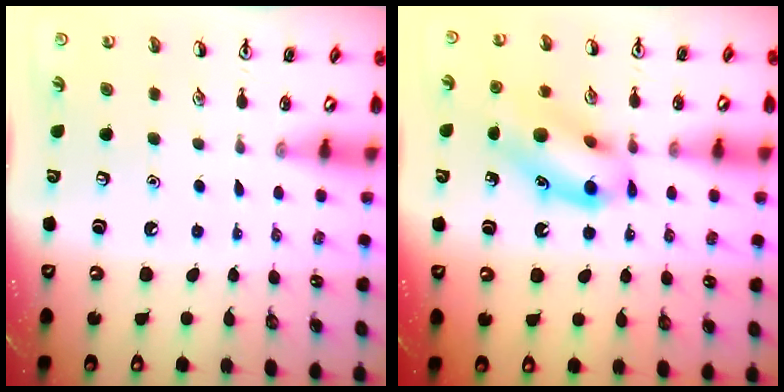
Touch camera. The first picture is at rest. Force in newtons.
{"total": 14.5, "press": 14.1, "slide": 3.2}